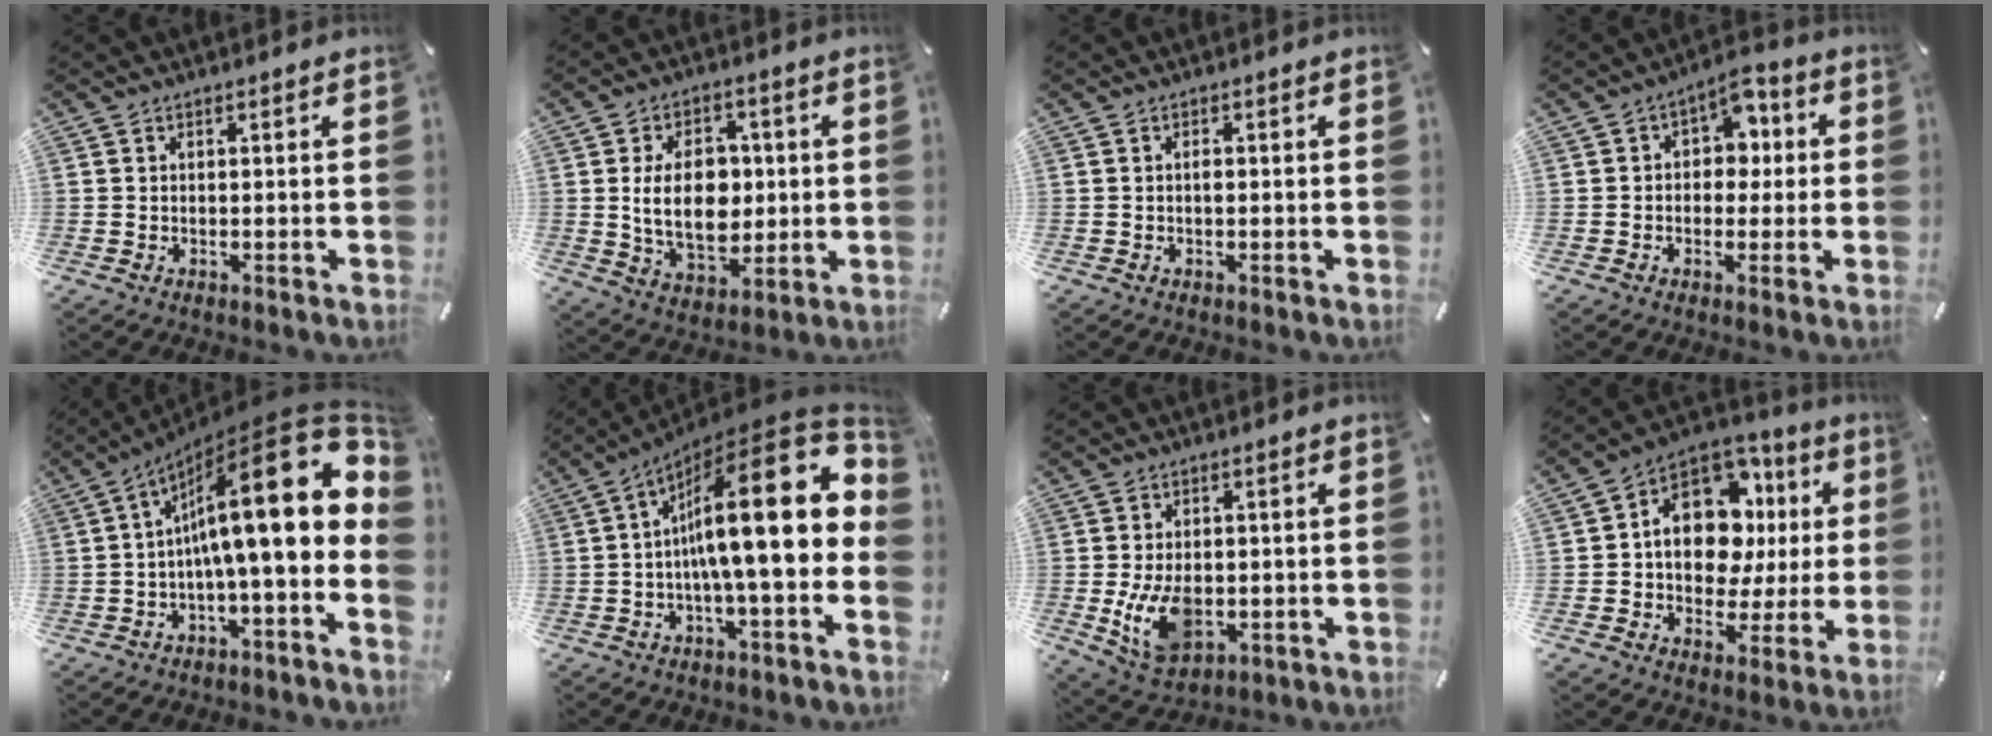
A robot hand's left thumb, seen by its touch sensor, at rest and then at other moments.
{"total": 14.7, "force": [0.8, 9.9, 10.8], "torque": [-0.198, 0.006, 0.013]}
{"total": 1.0, "force": [-0.2, 0.5, 0.8], "torque": [-0.017, 0.000, -0.004]}
{"total": 6.5, "force": [0.7, 5.2, 3.8], "torque": [-0.048, 0.000, 0.006]}
{"total": 23.9, "force": [4.5, 6.5, 22.5], "torque": [-0.353, -0.055, 0.064]}
{"total": 24.4, "force": [3.3, 6.0, 23.4], "torque": [-0.372, -0.045, 0.044]}
{"total": 10.0, "force": [-1.5, 6.6, 7.3], "torque": [-0.148, -0.006, -0.024]}
{"total": 15.6, "force": [2.6, 11.5, 10.2], "torque": [-0.158, -0.019, 0.051]}